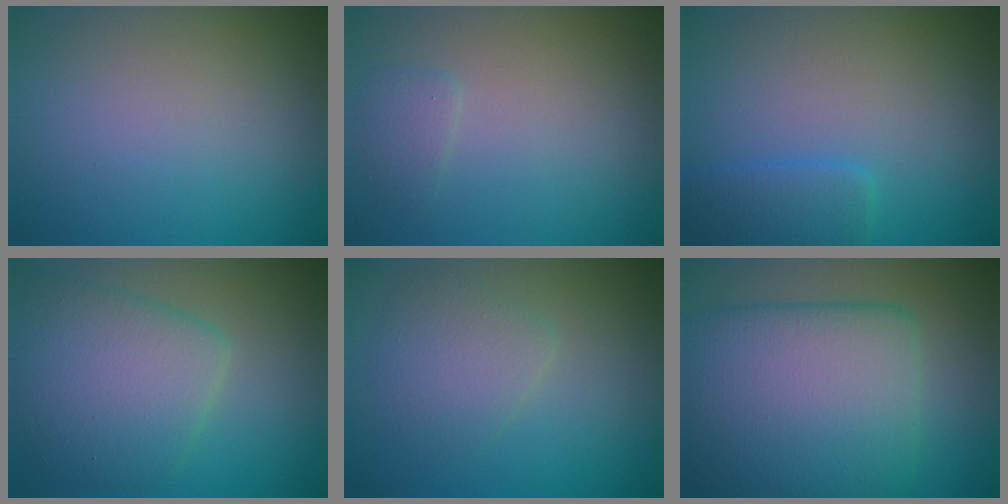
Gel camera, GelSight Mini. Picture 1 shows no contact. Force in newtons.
{"total": 1.1, "press": 1.1, "slide": 0.2}
{"total": 2.9, "press": 2.9, "slide": 0.1}
{"total": 6.8, "press": 6.8, "slide": 0.1}
{"total": 2.9, "press": 2.9, "slide": 0.0}
{"total": 11.9, "press": 11.9, "slide": 0.4}